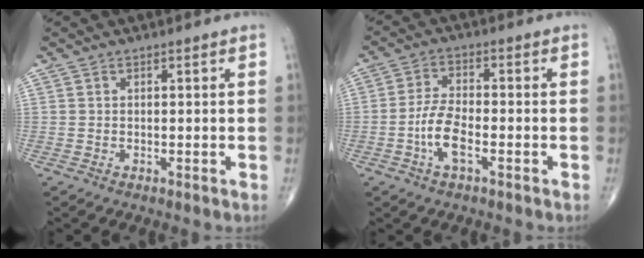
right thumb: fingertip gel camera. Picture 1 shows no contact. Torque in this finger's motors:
{"motor_torque": [2.44, 2.54, 0.72, 0.21, 0.08]}